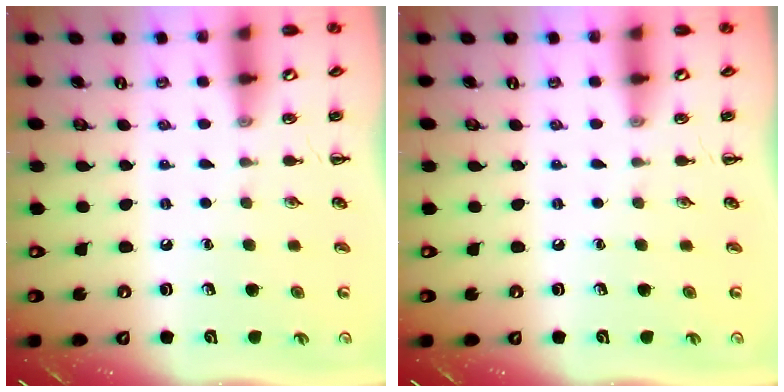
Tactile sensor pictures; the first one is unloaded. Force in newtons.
{"total": 0.0}